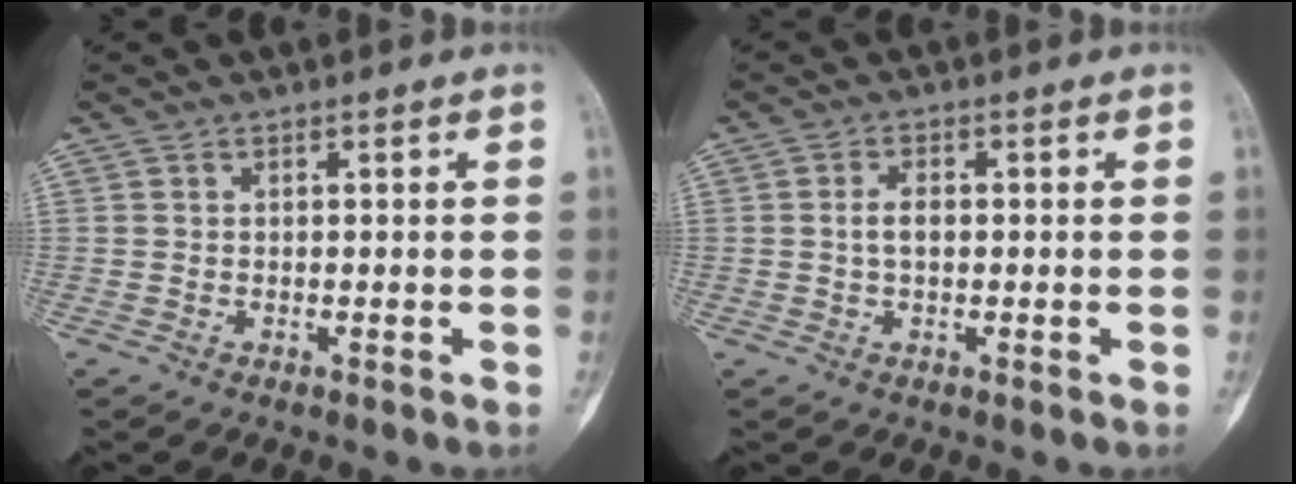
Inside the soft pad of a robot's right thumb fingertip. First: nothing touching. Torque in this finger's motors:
{"motor_torque": [0.23, 0.67, 0.04, -0.18, 0.23]}